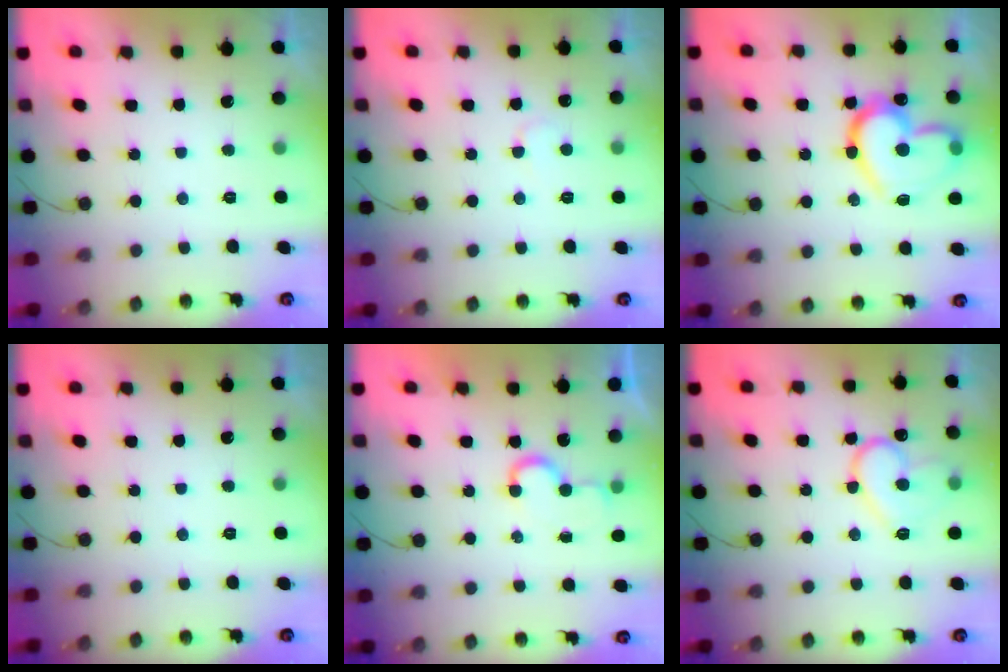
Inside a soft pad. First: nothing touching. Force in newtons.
{"total": 3.1, "press": 3.1, "slide": 0.3}
{"total": 21.3, "press": 21.1, "slide": 2.6}
{"total": 0.0}
{"total": 4.3, "press": 4.3, "slide": 0.3}
{"total": 13.2, "press": 13.2, "slide": 1.4}